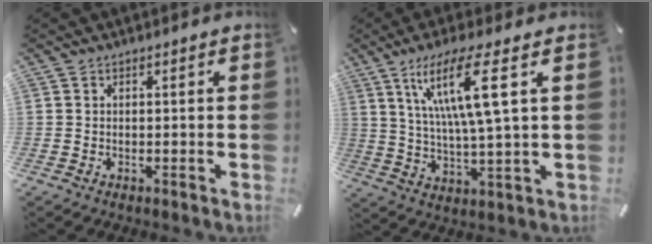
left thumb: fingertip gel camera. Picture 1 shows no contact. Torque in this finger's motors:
{"motor_torque": [2.00, 1.46, 1.39, -1.23, 0.21]}